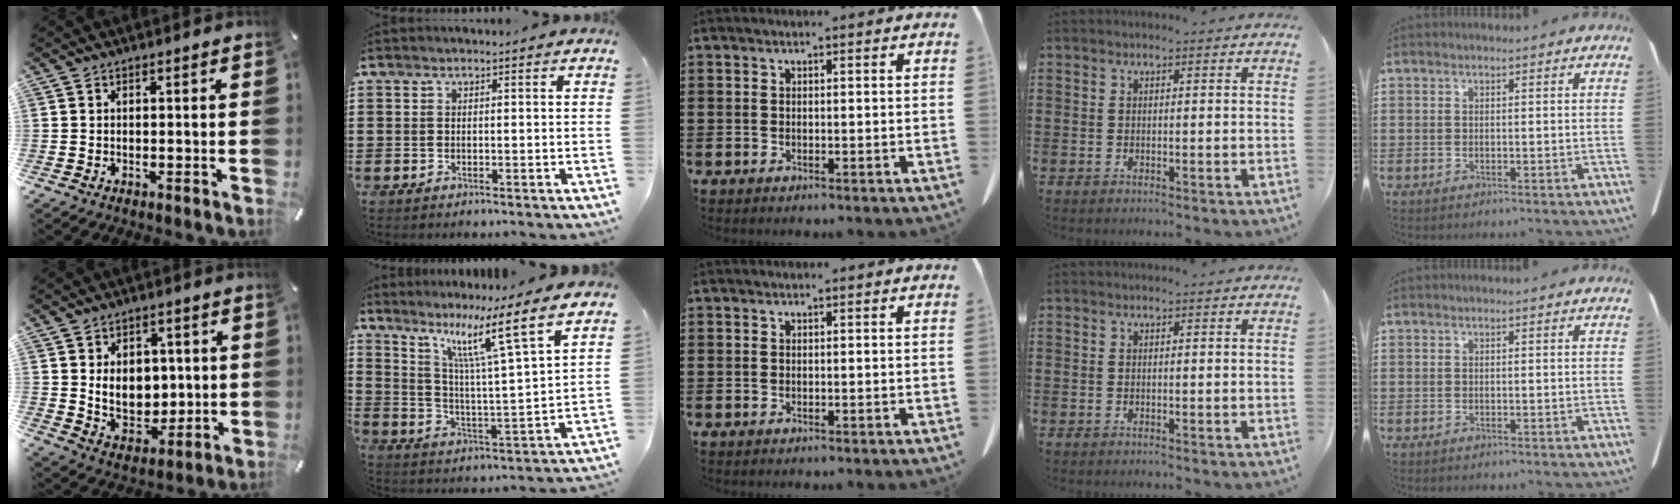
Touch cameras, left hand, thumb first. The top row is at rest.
{"thumb": {"total": 9.1, "force": [1.5, 7.3, 5.1], "torque": [-0.080, -0.002, 0.028]}, "index": {"total": 10.4, "force": [7.2, -0.4, 7.5], "torque": [-0.161, -0.041, 0.109]}}